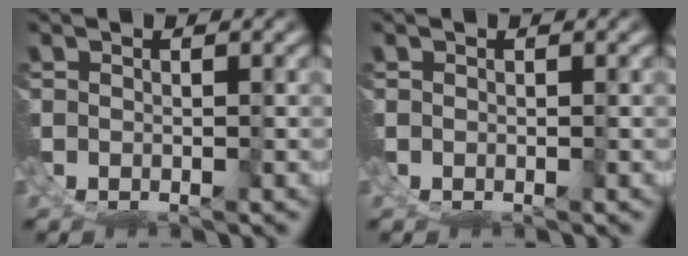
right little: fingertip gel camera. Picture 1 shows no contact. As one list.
[{"total": 0.0}]